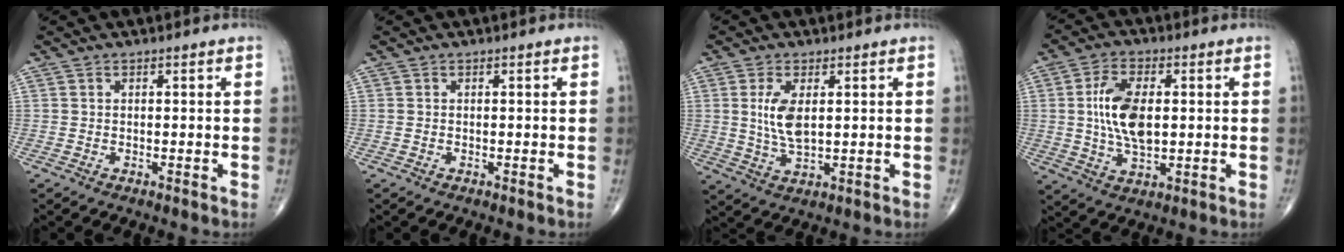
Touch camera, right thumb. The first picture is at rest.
{"total": 0.0}
{"total": 6.6, "force": [1.3, 2.8, 5.8], "torque": [-0.122, -0.012, 0.031]}
{"total": 10.9, "force": [1.0, 5.5, 9.3], "torque": [-0.178, -0.004, 0.022]}